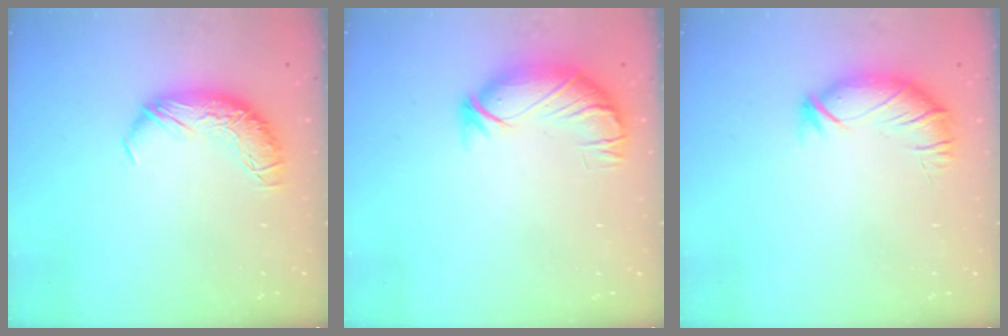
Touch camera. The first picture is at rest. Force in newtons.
{"total": 3.9, "press": 2.7, "slide": 2.7}
{"total": 3.2, "press": 2.5, "slide": 2.0}